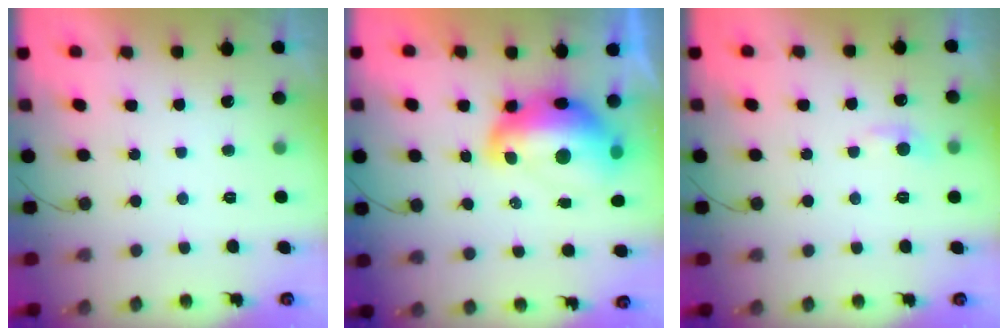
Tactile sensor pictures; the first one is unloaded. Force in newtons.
{"total": 15.1, "press": 15.0, "slide": 1.1}
{"total": 5.4, "press": 5.4, "slide": 0.8}